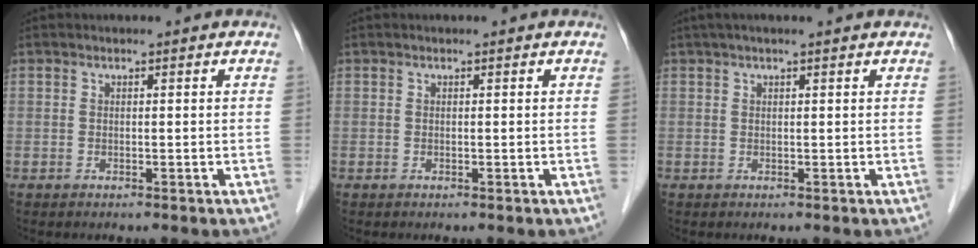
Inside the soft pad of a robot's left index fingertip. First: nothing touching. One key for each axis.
{"total": 0.0}
{"total": 4.7, "fx": 3.8, "fy": -0.1, "fz": 2.8, "tx": -0.039, "ty": 0.034, "tz": 0.051}